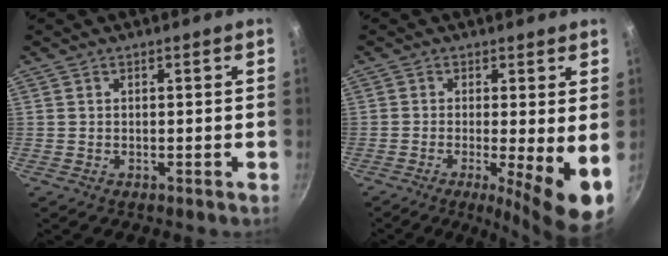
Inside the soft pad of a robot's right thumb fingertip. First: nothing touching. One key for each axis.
{"total": 9.6, "fx": -1.6, "fy": 1.6, "fz": 9.4, "tx": -0.132, "ty": -0.014, "tz": -0.023}